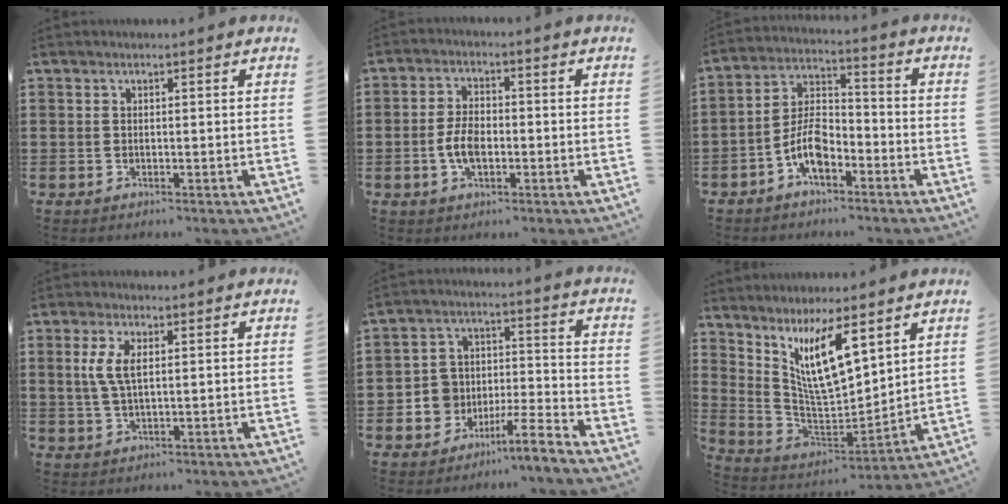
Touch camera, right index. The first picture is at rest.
{"total": 5.0, "force": [-1.0, 2.6, 4.1], "torque": [-0.094, 0.002, -0.024]}
{"total": 7.0, "force": [-3.6, 3.6, 4.9], "torque": [-0.109, 0.012, -0.072]}
{"total": 4.6, "force": [1.1, 1.9, 4.1], "torque": [-0.099, 0.004, 0.012]}
{"total": 5.2, "force": [-4.9, 1.5, 0.9], "torque": [-0.020, 0.001, -0.099]}
{"total": 10.6, "force": [6.0, 2.9, 8.2], "torque": [-0.169, -0.021, 0.116]}